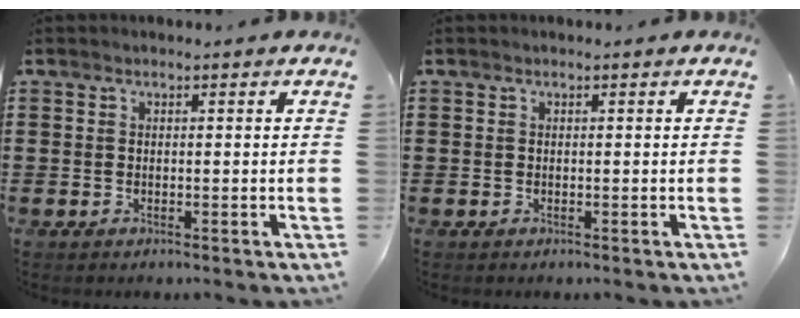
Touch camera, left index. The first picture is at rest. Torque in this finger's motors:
{"motor_torque": [0.00, 0.00, -0.02, 0.00]}